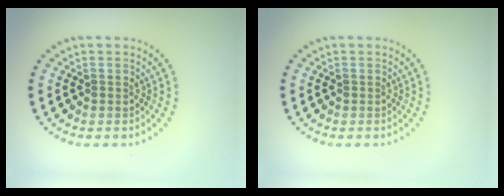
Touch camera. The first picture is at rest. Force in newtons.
{"total": 0.0}